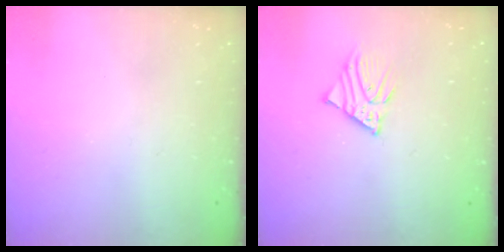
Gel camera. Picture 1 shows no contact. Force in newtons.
{"total": 5.1, "press": 5.0, "slide": 0.5}